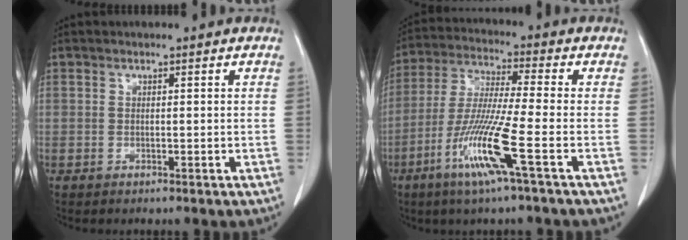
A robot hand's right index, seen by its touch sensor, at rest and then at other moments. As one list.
[{"total": 12.0, "force": [-5.2, -0.9, 10.8], "torque": [-0.219, -0.022, -0.106]}]